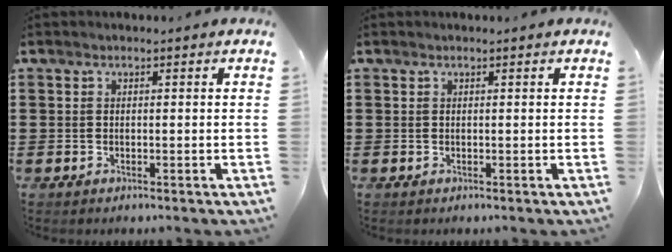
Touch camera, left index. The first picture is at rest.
{"total": 0.0}